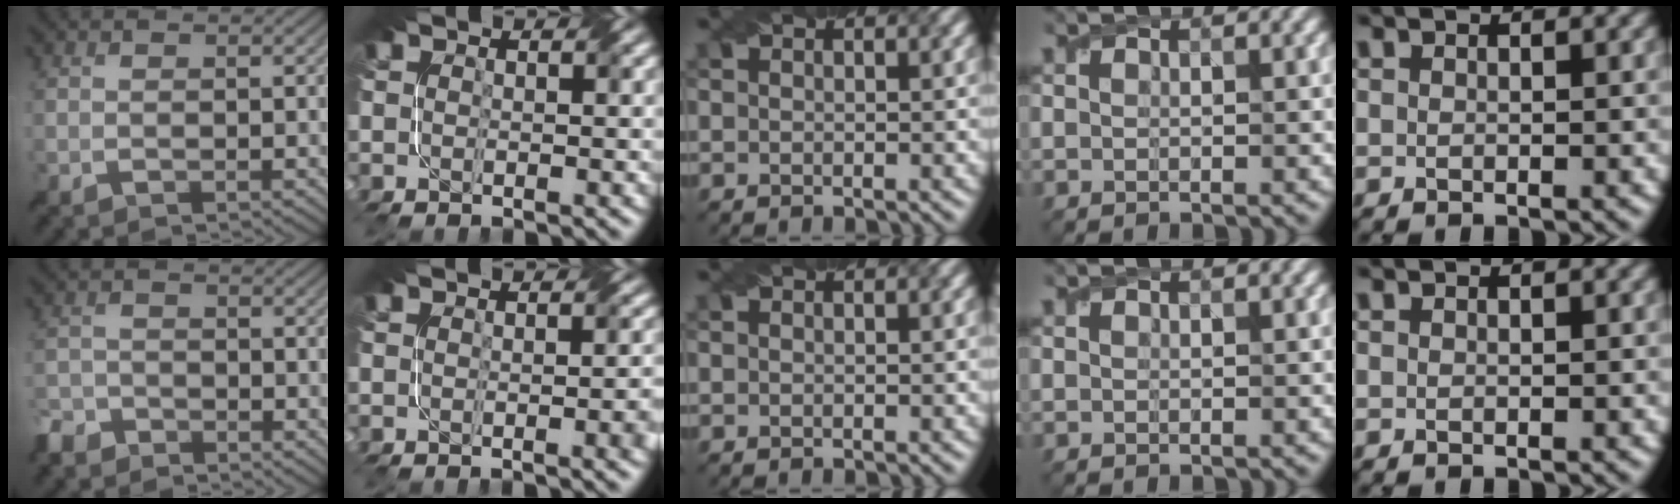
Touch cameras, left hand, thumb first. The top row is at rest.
{"thumb": {"total": 3.6, "force": [-3.2, 1.6, 0.7], "torque": [-0.012, -0.003, -0.075]}, "index": {"total": 2.4, "force": [-0.4, 0.6, 2.3], "torque": [-0.018, 0.004, -0.005]}}